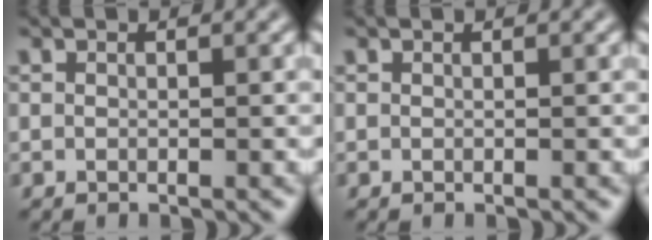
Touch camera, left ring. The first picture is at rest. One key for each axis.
{"total": 0.0}